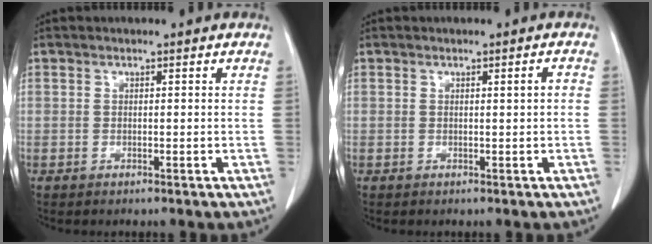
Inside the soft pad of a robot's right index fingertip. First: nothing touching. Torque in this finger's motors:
{"motor_torque": [0.26, 0.02, 0.00, 0.01]}